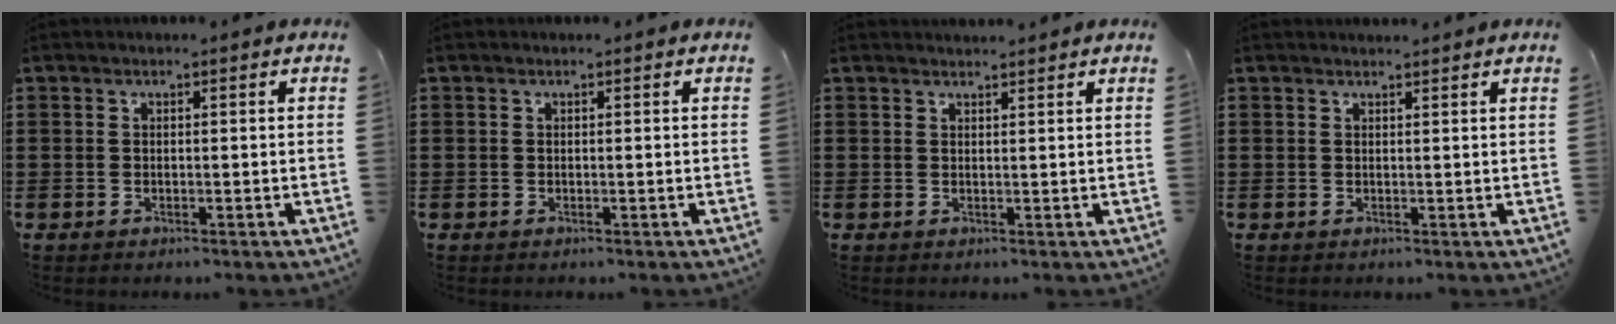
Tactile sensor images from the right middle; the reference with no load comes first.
{"total": 0.0}
{"total": 1.3, "force": [1.3, -0.1, 0.0], "torque": [-0.002, -0.003, 0.026]}
{"total": 1.0, "force": [1.0, -0.1, 0.0], "torque": [-0.002, -0.003, 0.019]}